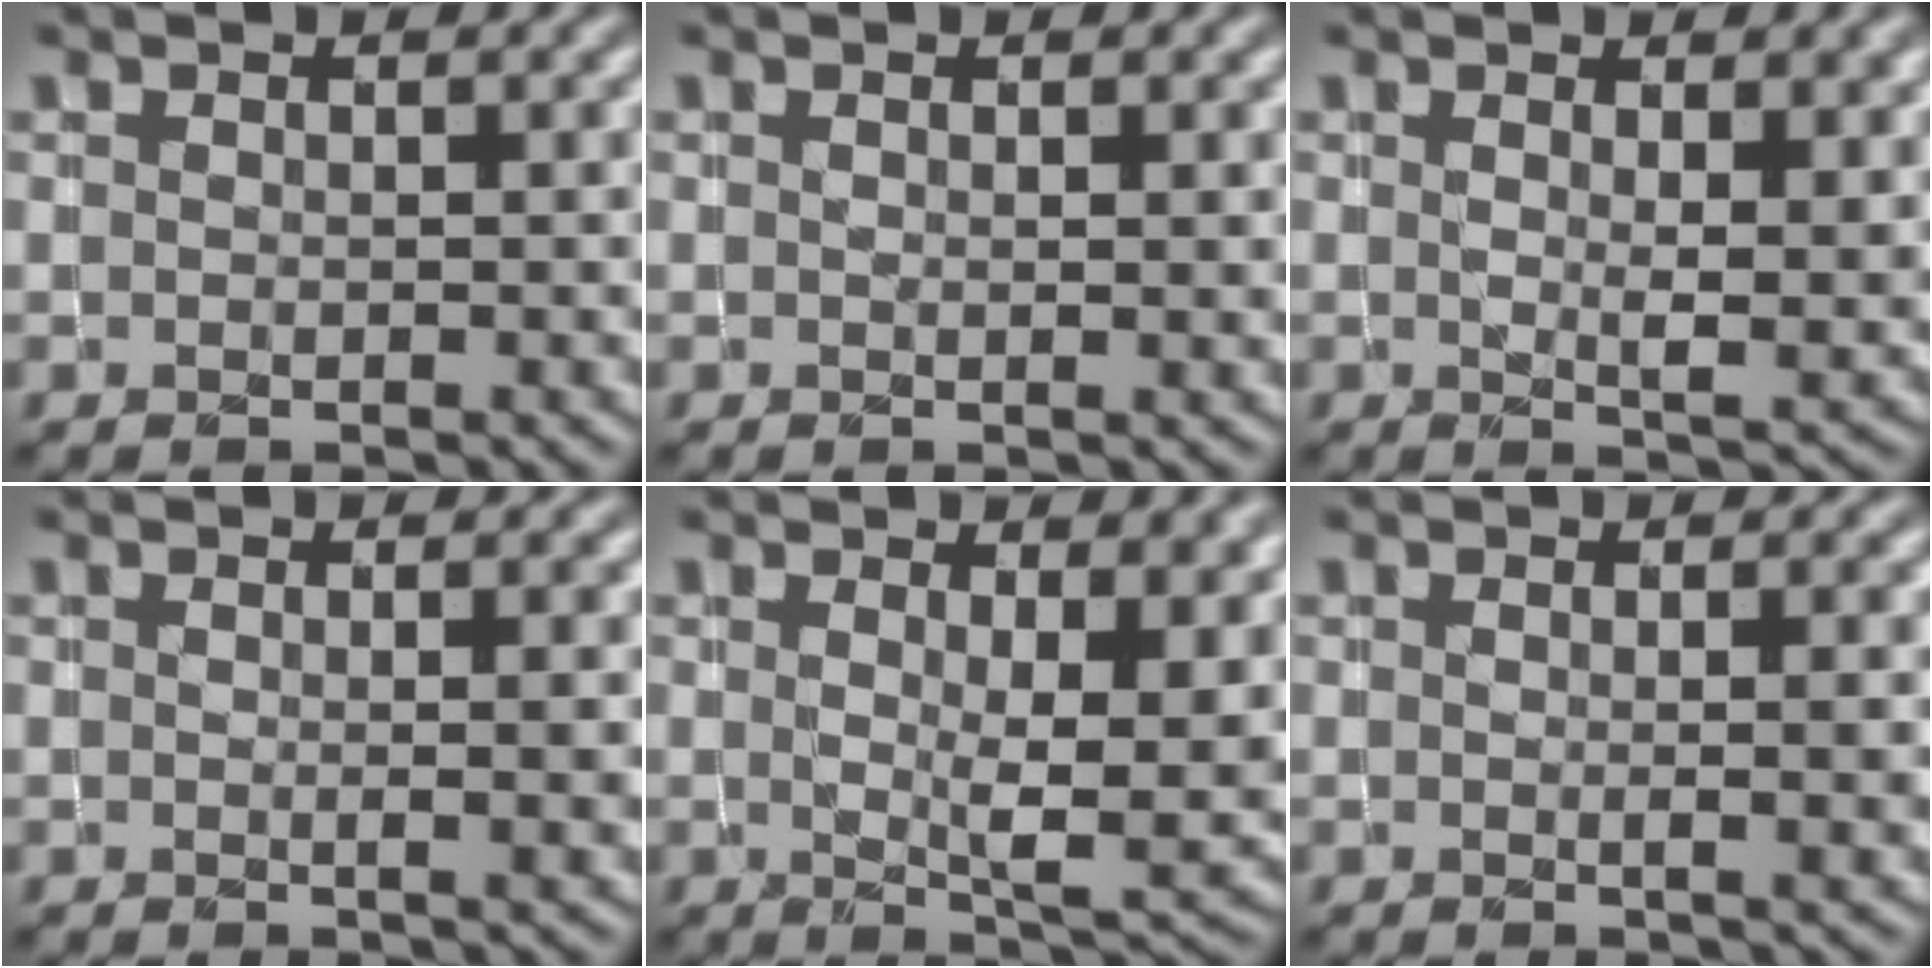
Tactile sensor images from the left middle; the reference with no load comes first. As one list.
[{"total": 0.6, "force": [0.3, 0.2, 0.5], "torque": [-0.004, 0.000, 0.005]}, {"total": 3.5, "force": [1.4, 1.1, 3.0], "torque": [-0.047, -0.010, 0.027]}, {"total": 2.9, "force": [0.4, 1.0, 2.7], "torque": [-0.022, 0.006, 0.001]}, {"total": 7.5, "force": [2.1, 2.5, 6.8], "torque": [-0.091, -0.014, 0.038]}, {"total": 3.3, "force": [0.4, 1.2, 3.1], "torque": [-0.025, 0.008, -0.001]}]